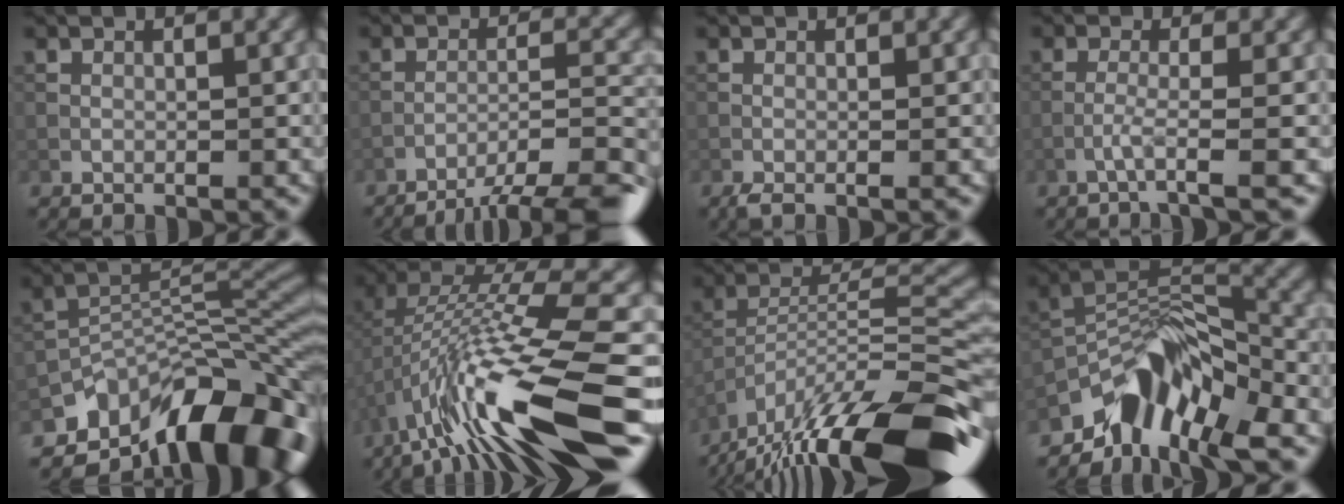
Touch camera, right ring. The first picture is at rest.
{"total": 10.6, "force": [-9.2, 2.0, 4.9], "torque": [-0.067, 0.001, -0.118]}
{"total": 1.3, "force": [-0.7, 0.2, 1.1], "torque": [-0.020, -0.002, -0.019]}
{"total": 2.4, "force": [-1.1, 0.1, 2.2], "torque": [-0.034, 0.005, -0.036]}
{"total": 12.3, "force": [-8.3, 5.3, 7.4], "torque": [-0.096, 0.007, -0.149]}
{"total": 13.5, "force": [-5.0, 2.7, 12.2], "torque": [-0.227, 0.020, -0.076]}
{"total": 17.6, "force": [-13.2, 3.9, 11.1], "torque": [-0.203, 0.010, -0.223]}
{"total": 8.4, "force": [-5.8, 3.2, 5.1], "torque": [-0.070, 0.001, -0.113]}